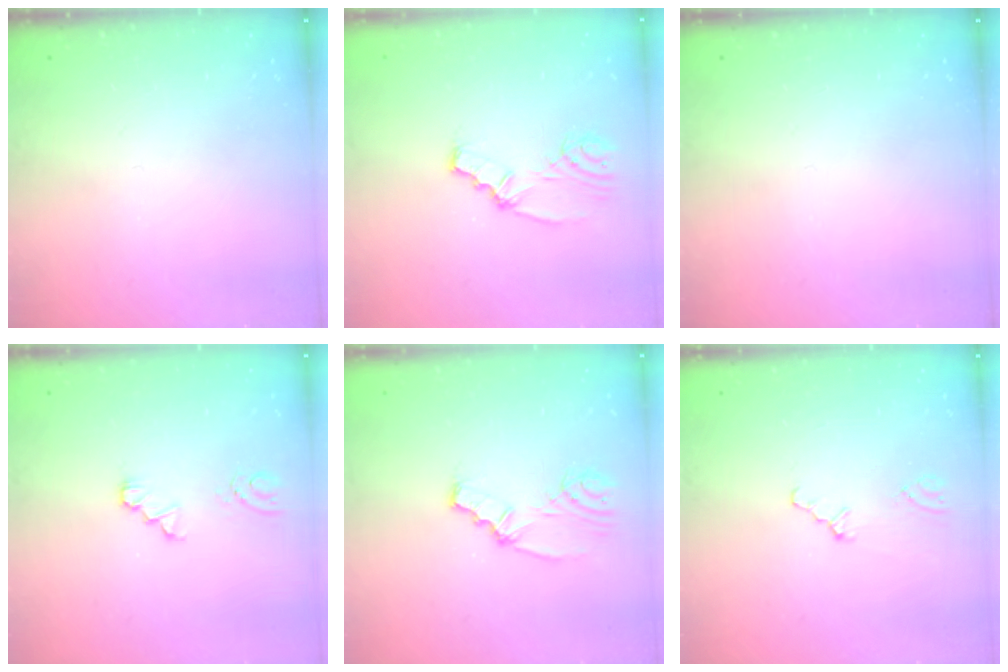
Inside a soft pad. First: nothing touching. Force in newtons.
{"total": 3.4, "press": 3.4, "slide": 0.2}
{"total": 0.0}
{"total": 1.8, "press": 1.8, "slide": 0.2}
{"total": 3.4, "press": 3.4, "slide": 0.2}
{"total": 0.0}